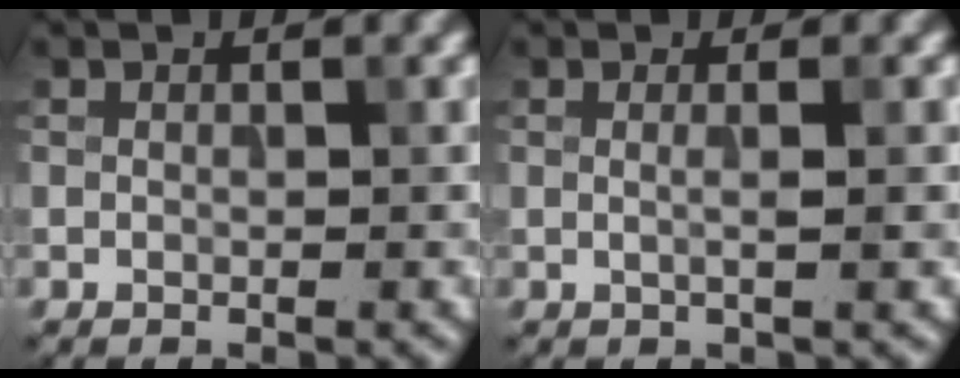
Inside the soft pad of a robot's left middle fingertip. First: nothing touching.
{"total": 1.6, "force": [0.1, 0.2, 1.6], "torque": [-0.025, 0.000, -0.006]}